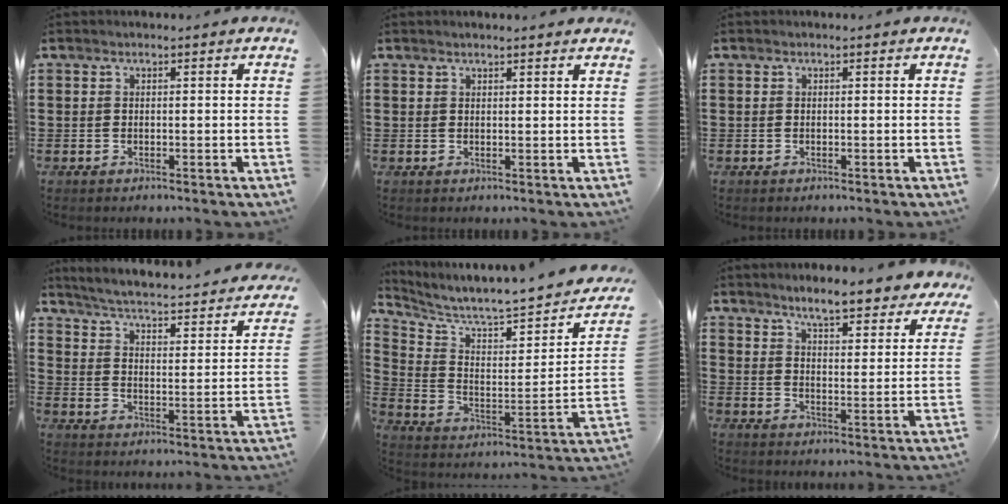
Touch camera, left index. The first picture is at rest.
{"total": 1.2, "force": [1.1, 0.0, 0.3], "torque": [-0.007, 0.000, 0.022]}
{"total": 0.0}
{"total": 2.3, "force": [1.8, -0.4, 1.3], "torque": [-0.040, -0.032, 0.017]}
{"total": 5.2, "force": [4.7, -0.1, 2.2], "torque": [-0.062, -0.057, 0.071]}
{"total": 6.2, "force": [5.9, 0.1, 1.9], "torque": [-0.054, -0.037, 0.100]}